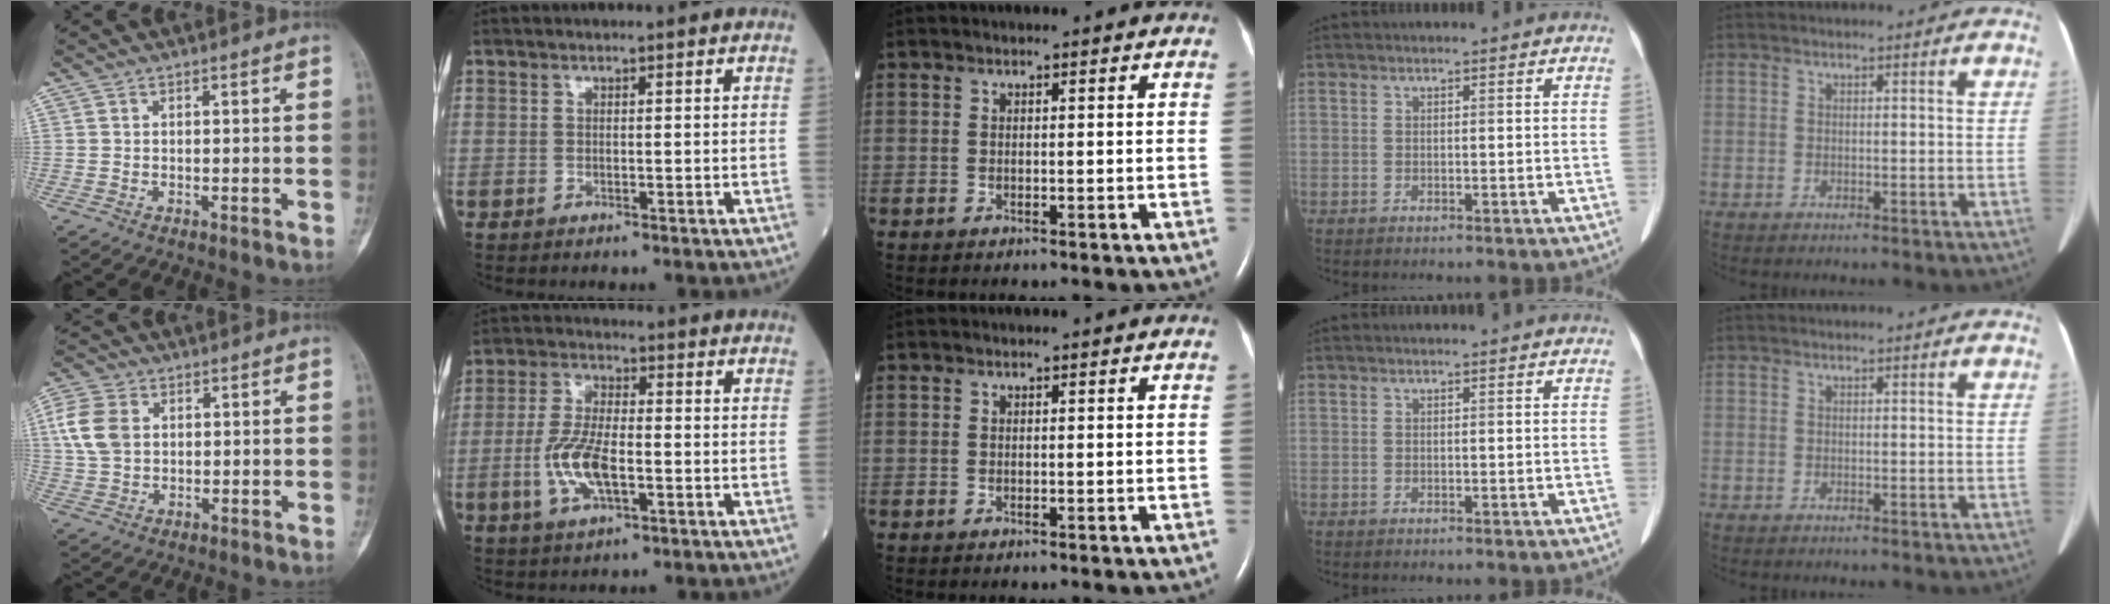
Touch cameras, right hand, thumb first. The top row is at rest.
{"thumb": {"total": 8.3, "force": [1.7, 6.0, 5.5], "torque": [-0.117, 0.006, 0.033]}, "index": {"total": 8.7, "force": [-2.3, 2.9, 7.9], "torque": [-0.171, -0.002, -0.044]}}